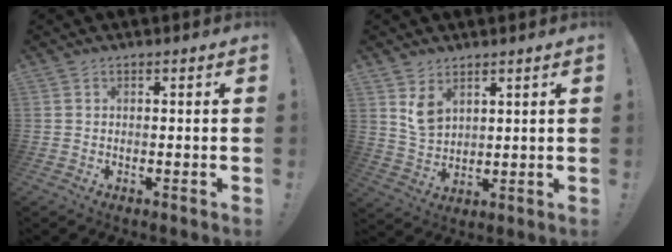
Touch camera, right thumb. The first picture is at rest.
{"total": 6.4, "force": [4.0, 4.2, 2.8], "torque": [-0.038, -0.025, 0.076]}